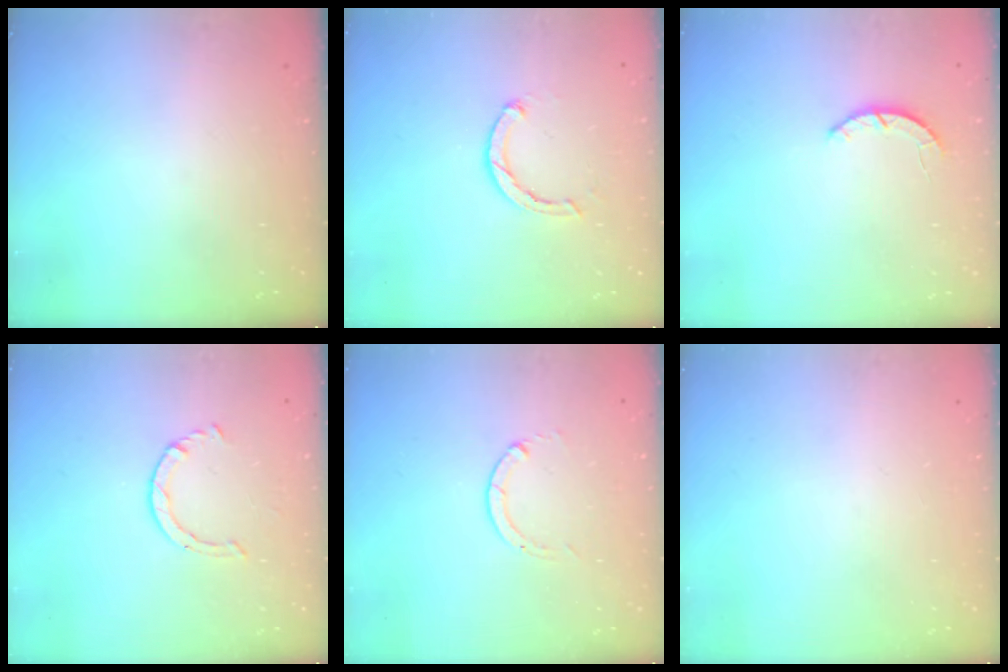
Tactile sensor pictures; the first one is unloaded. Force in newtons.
{"total": 2.4, "press": 2.3, "slide": 0.4}
{"total": 2.2, "press": 2.2, "slide": 0.3}
{"total": 2.6, "press": 2.6, "slide": 0.3}
{"total": 0.6, "press": 0.5, "slide": 0.1}
{"total": 0.0}